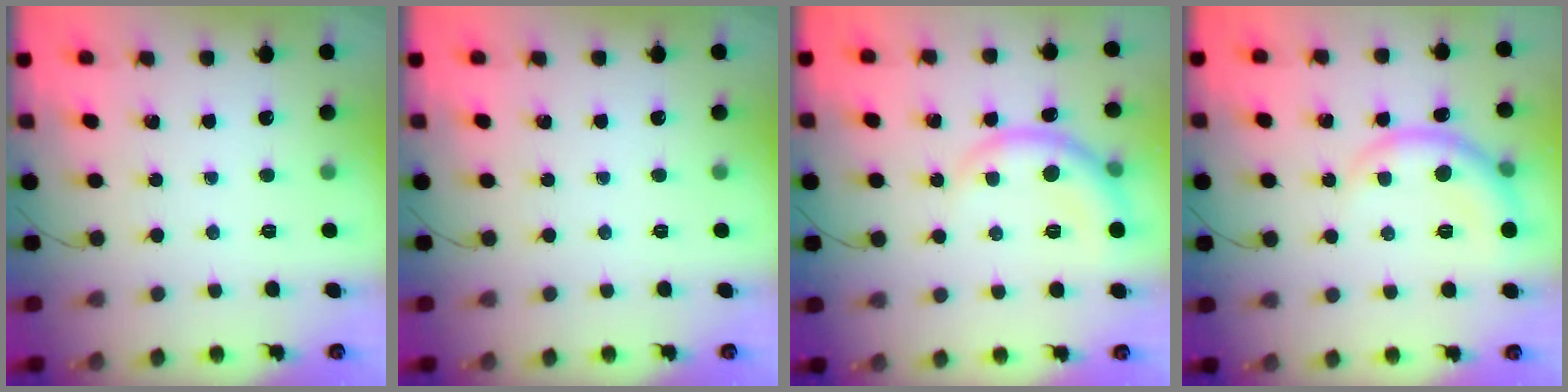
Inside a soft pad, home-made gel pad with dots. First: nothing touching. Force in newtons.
{"total": 0.0}
{"total": 7.4, "press": 7.3, "slide": 0.9}
{"total": 7.4, "press": 7.3, "slide": 0.9}